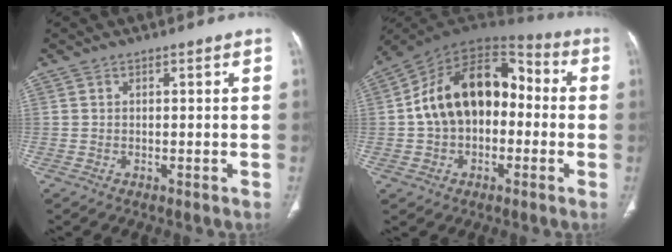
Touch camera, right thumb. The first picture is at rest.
{"total": 18.7, "force": [-0.2, 12.6, 13.8], "torque": [-0.197, 0.052, -0.014]}